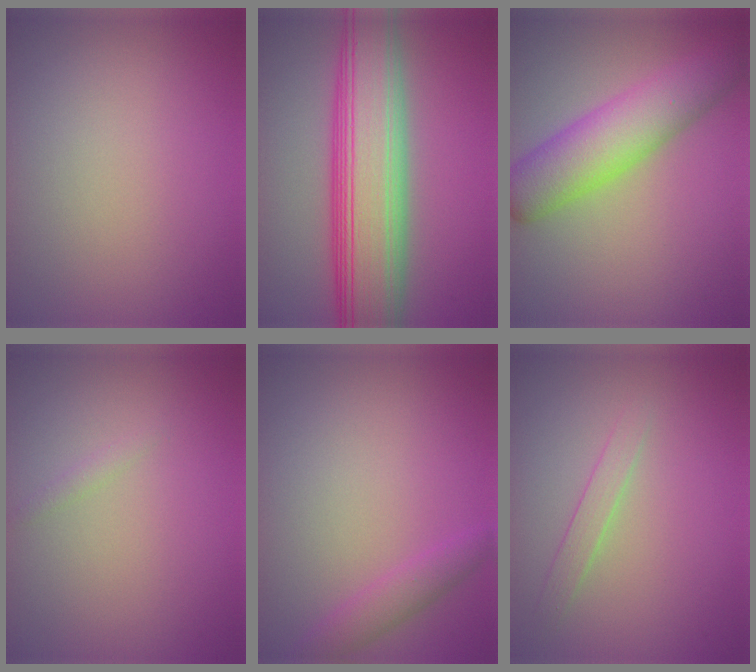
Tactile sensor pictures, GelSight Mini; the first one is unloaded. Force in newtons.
{"total": 10.9, "press": 10.9, "slide": 0.0}
{"total": 6.7, "press": 6.7, "slide": 0.1}
{"total": 0.7, "press": 0.7, "slide": 0.0}
{"total": 1.9, "press": 1.9, "slide": 0.1}
{"total": 1.4, "press": 1.3, "slide": 0.1}